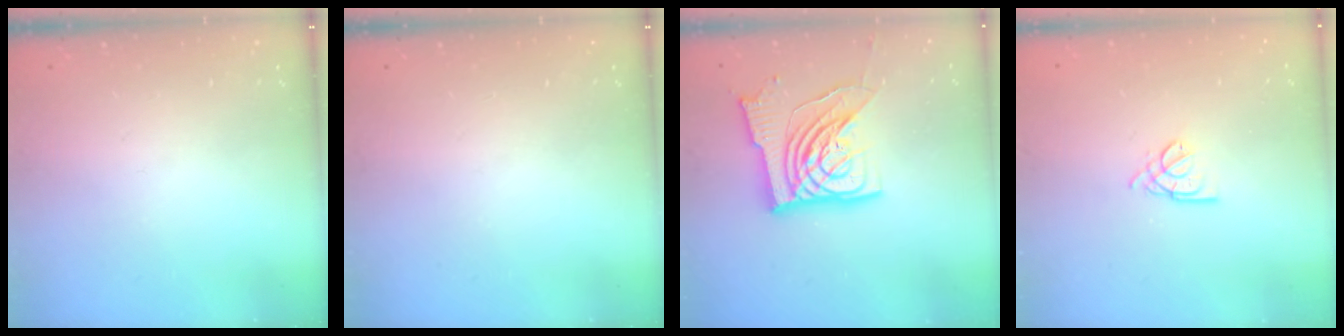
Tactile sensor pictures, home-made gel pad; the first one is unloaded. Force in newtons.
{"total": 0.0}
{"total": 16.1, "press": 16.0, "slide": 1.8}
{"total": 3.0, "press": 2.9, "slide": 0.5}